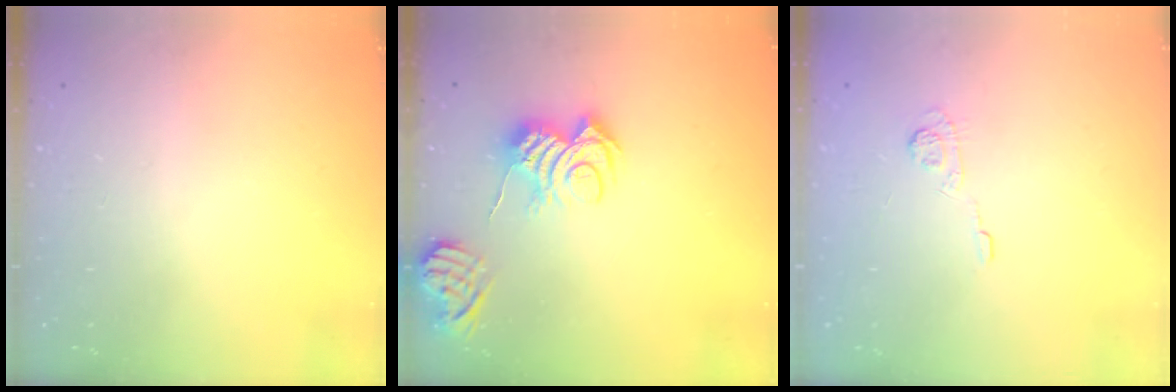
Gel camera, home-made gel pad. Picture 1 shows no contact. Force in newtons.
{"total": 10.9, "press": 10.8, "slide": 1.1}
{"total": 4.5, "press": 4.2, "slide": 1.6}